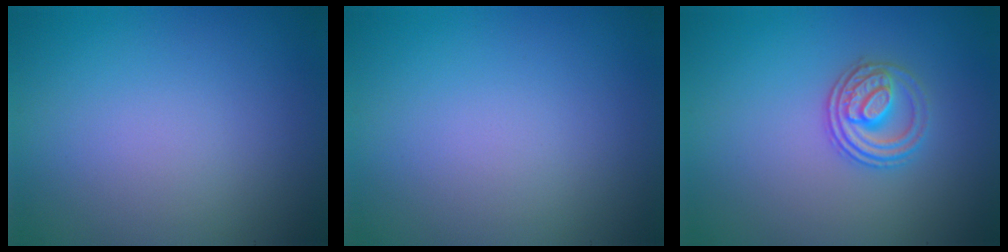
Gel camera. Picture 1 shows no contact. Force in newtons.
{"total": 0.0}
{"total": 3.0, "press": 2.6, "slide": 1.5}